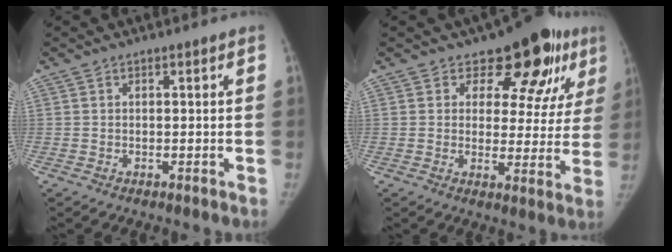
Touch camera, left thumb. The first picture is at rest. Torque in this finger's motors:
{"motor_torque": [0.11, 0.26, -0.13, 0.08, 0.05]}